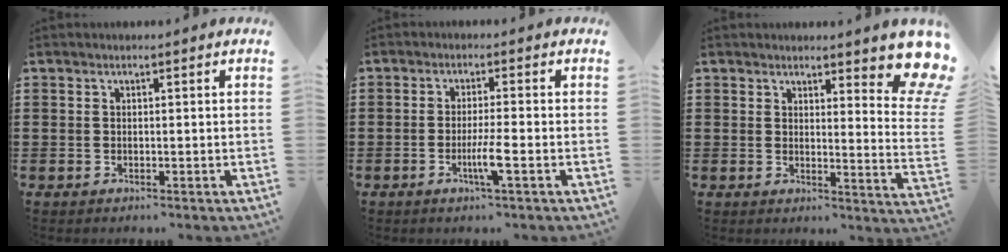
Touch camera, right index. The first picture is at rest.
{"total": 4.3, "force": [-1.6, 0.0, 4.0], "torque": [-0.074, -0.012, -0.031]}
{"total": 6.2, "force": [5.2, 1.1, 3.1], "torque": [-0.044, -0.032, 0.087]}